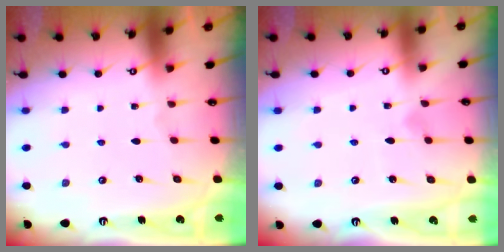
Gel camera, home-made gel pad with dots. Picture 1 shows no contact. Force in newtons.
{"total": 5.9, "press": 5.9, "slide": 0.4}